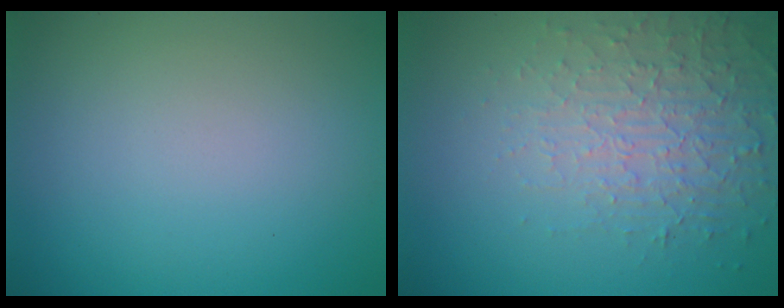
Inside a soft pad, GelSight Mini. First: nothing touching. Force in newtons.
{"total": 5.1, "press": 3.4, "slide": 3.7}